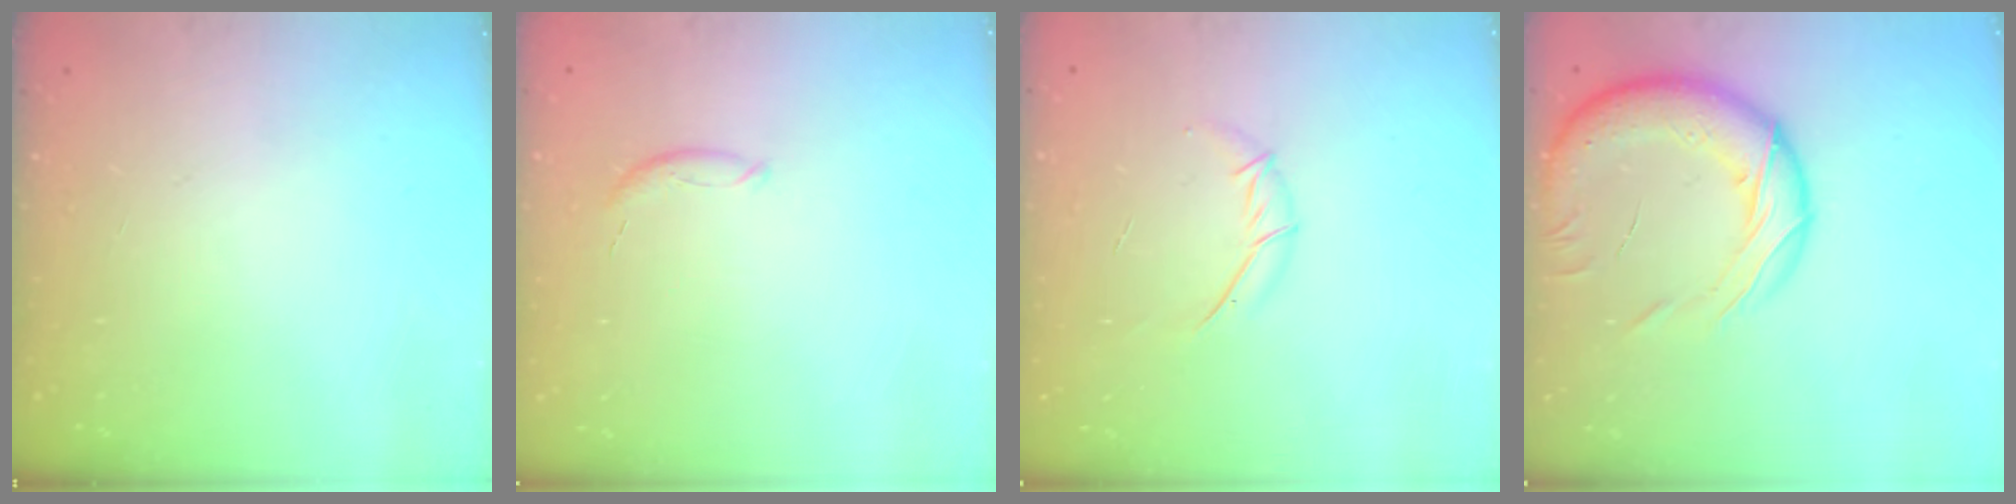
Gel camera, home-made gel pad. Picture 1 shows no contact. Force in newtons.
{"total": 5.7, "press": 5.7, "slide": 1.0}
{"total": 5.5, "press": 5.4, "slide": 0.8}
{"total": 19.1, "press": 18.6, "slide": 4.3}